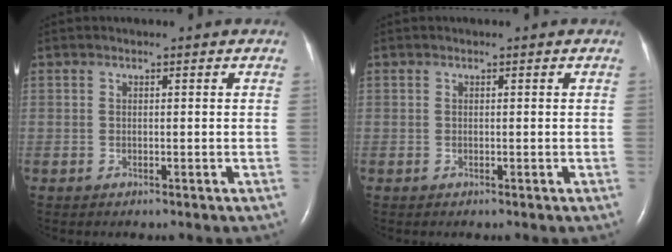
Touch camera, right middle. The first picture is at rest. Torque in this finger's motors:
{"motor_torque": [0.00, 0.00, -0.01, 0.00]}